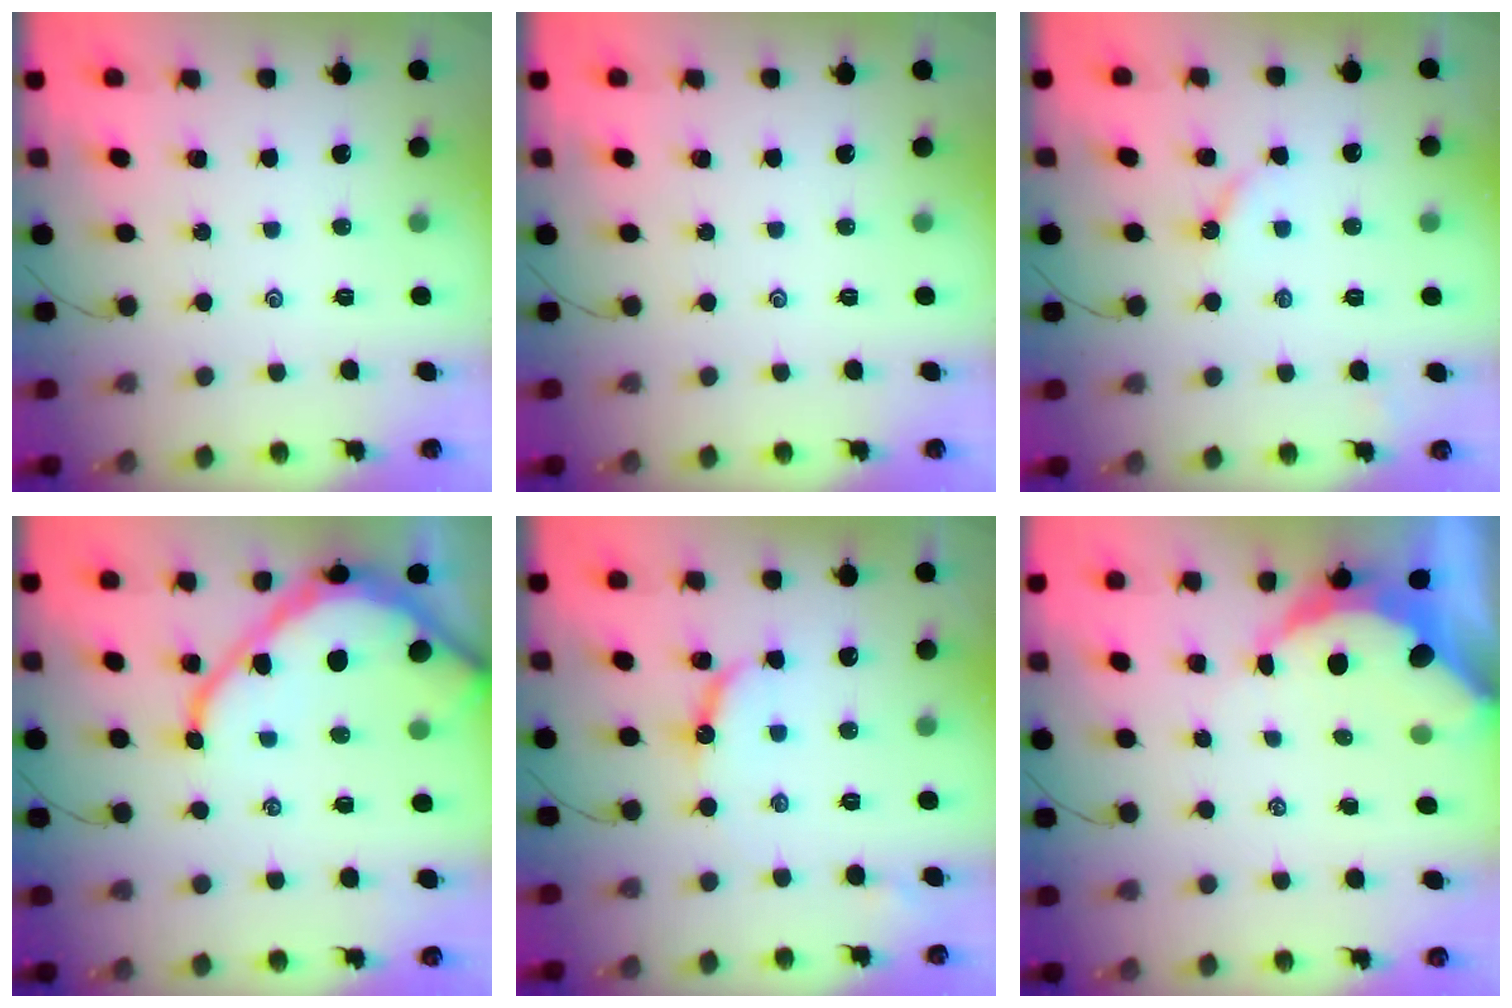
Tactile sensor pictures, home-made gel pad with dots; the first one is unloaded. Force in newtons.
{"total": 0.0}
{"total": 2.9, "press": 2.8, "slide": 0.5}
{"total": 14.6, "press": 14.5, "slide": 1.5}
{"total": 8.3, "press": 8.2, "slide": 0.7}
{"total": 7.9, "press": 7.8, "slide": 0.8}